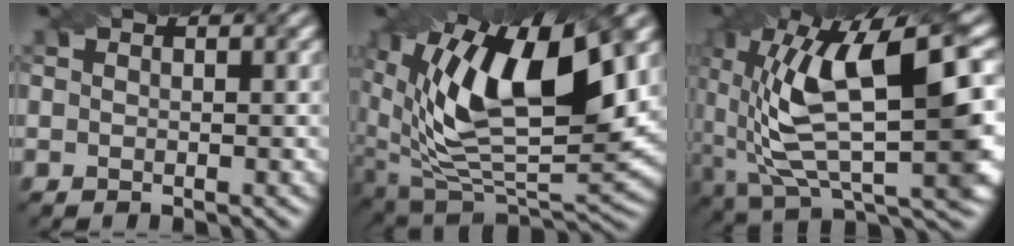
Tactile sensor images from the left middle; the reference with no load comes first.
{"total": 15.3, "force": [5.1, 7.2, 12.5], "torque": [-0.229, 0.010, 0.085]}
{"total": 12.7, "force": [1.6, 5.0, 11.5], "torque": [-0.210, 0.000, 0.037]}